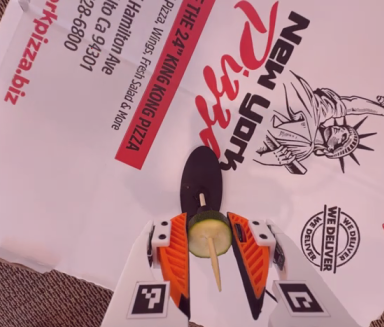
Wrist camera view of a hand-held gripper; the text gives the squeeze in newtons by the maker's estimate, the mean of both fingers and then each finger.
{"total": 10.9, "left": 11.2, "right": 10.6}